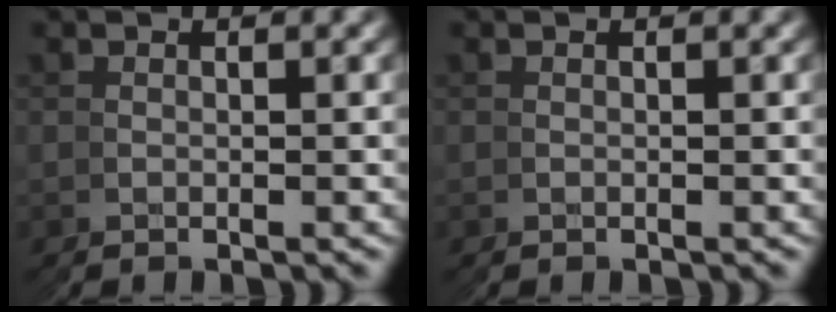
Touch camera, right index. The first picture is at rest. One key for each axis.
{"total": 0.0}